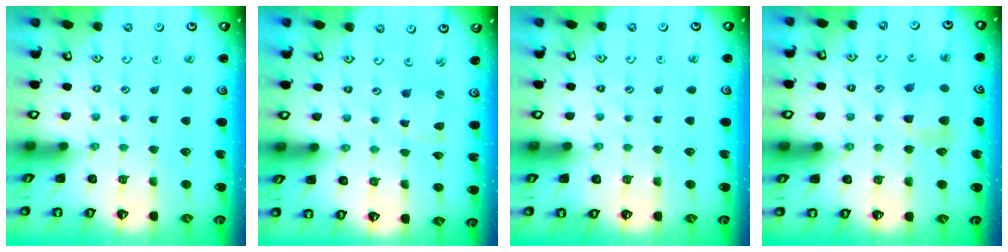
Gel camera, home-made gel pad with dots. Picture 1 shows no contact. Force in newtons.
{"total": 0.8, "press": 0.8, "slide": 0.1}
{"total": 0.0}
{"total": 5.8, "press": 5.8, "slide": 0.1}